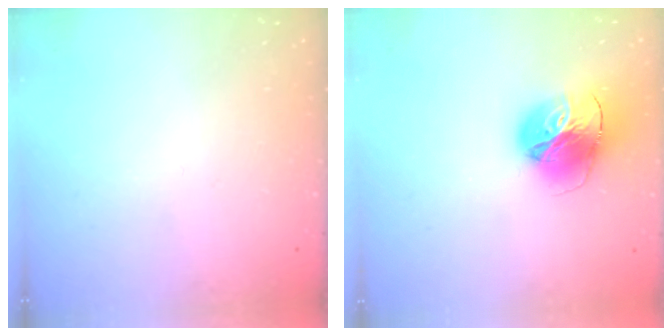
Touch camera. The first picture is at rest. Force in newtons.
{"total": 17.1, "press": 17.0, "slide": 1.9}